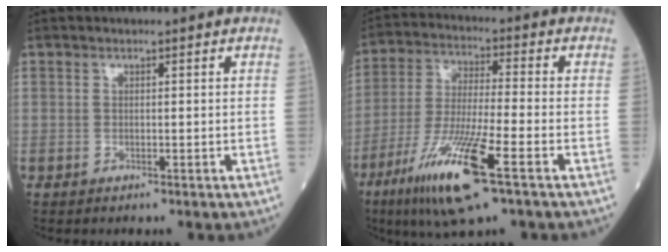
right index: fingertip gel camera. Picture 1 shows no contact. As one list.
[{"total": 14.3, "force": [-7.2, 0.9, 12.3], "torque": [-0.250, -0.030, -0.130]}]